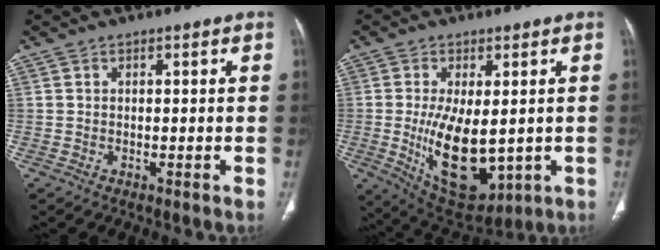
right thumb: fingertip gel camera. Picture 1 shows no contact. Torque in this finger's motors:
{"motor_torque": [2.47, 2.54, 1.49, 0.26, 0.47]}